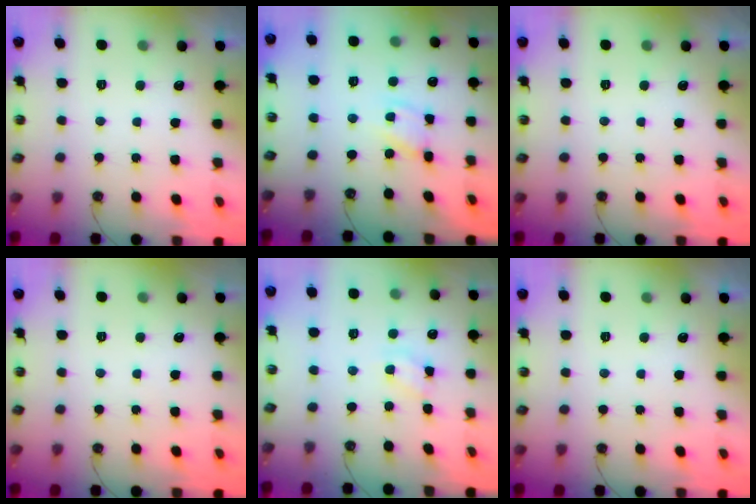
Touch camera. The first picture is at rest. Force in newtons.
{"total": 3.7, "press": 3.7, "slide": 0.2}
{"total": 0.0}
{"total": 1.2, "press": 1.1, "slide": 0.3}
{"total": 4.1, "press": 4.0, "slide": 0.4}
{"total": 0.0}